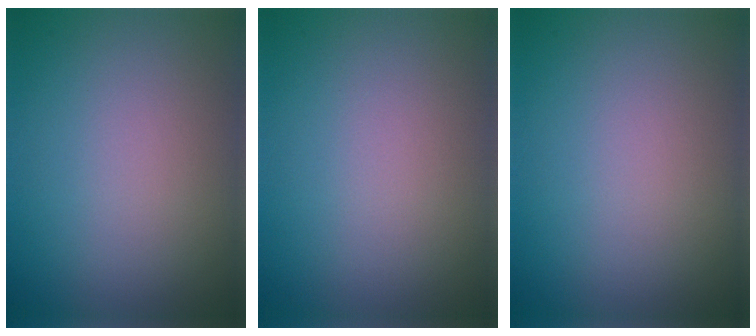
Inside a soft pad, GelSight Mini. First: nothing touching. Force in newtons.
{"total": 0.0}
{"total": 0.0}